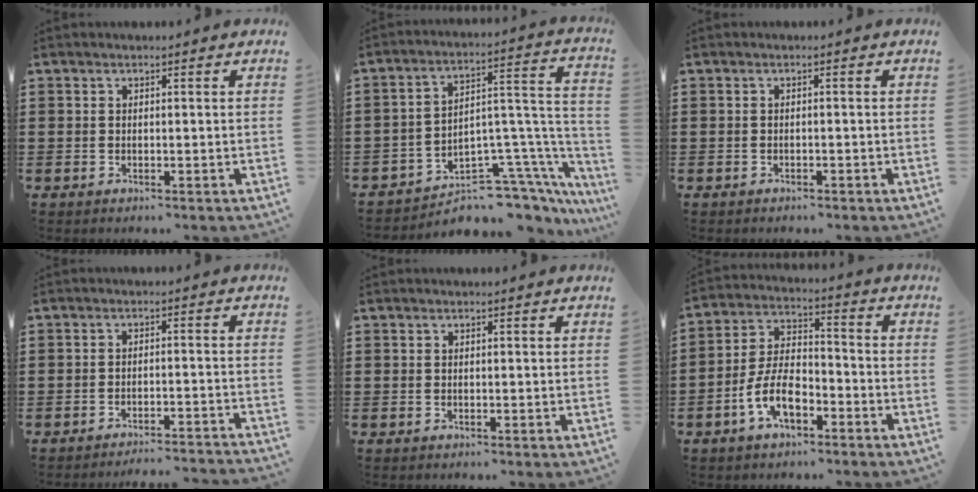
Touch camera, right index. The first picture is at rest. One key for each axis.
{"total": 8.4, "fx": -6.8, "fy": 4.1, "fz": 2.8, "tx": -0.038, "ty": 0.012, "tz": -0.118}
{"total": 0.8, "fx": -0.7, "fy": 0.3, "fz": 0.0, "tx": -0.002, "ty": 0.002, "tz": -0.016}
{"total": 2.9, "fx": -2.8, "fy": -0.3, "fz": 0.6, "tx": -0.013, "ty": -0.002, "tz": -0.059}
{"total": 0.0}
{"total": 8.3, "fx": -4.1, "fy": 4.0, "fz": 6.1, "tx": -0.142, "ty": 0.002, "tz": -0.081}